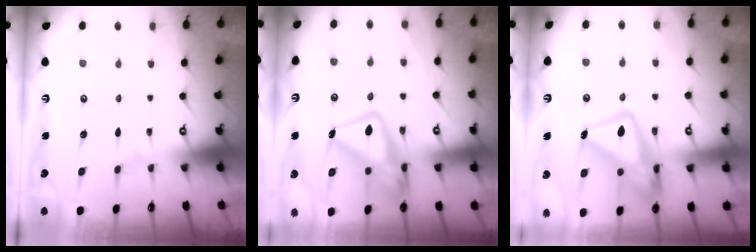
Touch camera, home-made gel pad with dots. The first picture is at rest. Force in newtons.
{"total": 16.5, "press": 16.4, "slide": 1.4}
{"total": 17.3, "press": 17.2, "slide": 1.9}